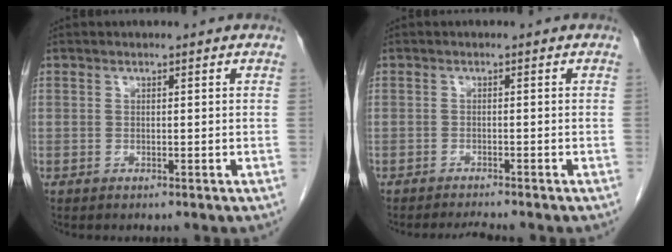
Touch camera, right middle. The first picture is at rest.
{"total": 2.3, "force": [-2.2, -0.5, 0.6], "torque": [-0.011, -0.010, -0.035]}